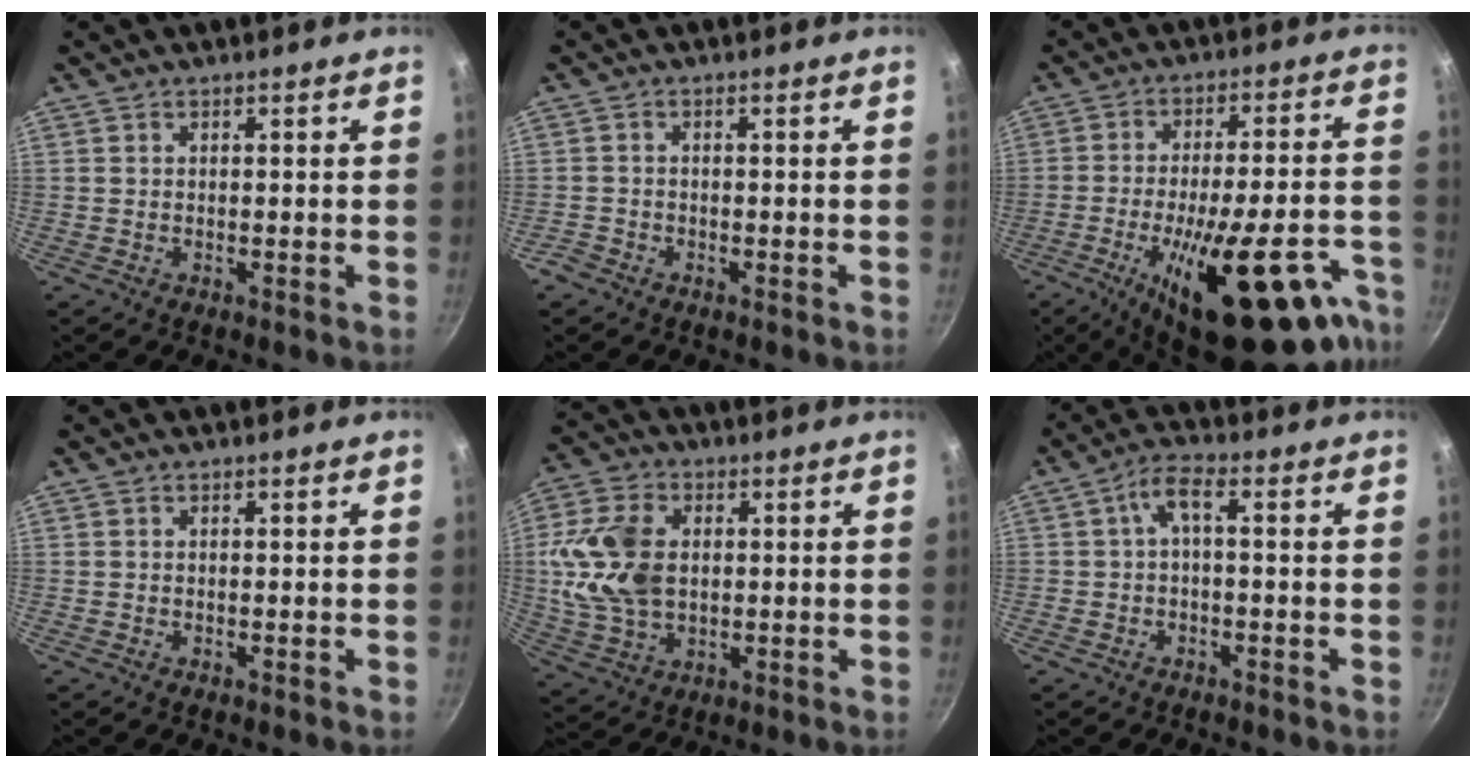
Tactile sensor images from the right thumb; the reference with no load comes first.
{"total": 2.1, "force": [-1.5, 1.3, 0.5], "torque": [-0.014, 0.012, -0.030]}
{"total": 27.9, "force": [-14.3, 9.8, 22.0], "torque": [-0.267, 0.050, -0.206]}
{"total": 0.0}
{"total": 14.7, "force": [1.3, 10.1, 10.5], "torque": [-0.197, 0.006, 0.025]}
{"total": 4.2, "force": [-0.6, 1.9, 3.8], "torque": [-0.085, 0.024, -0.012]}